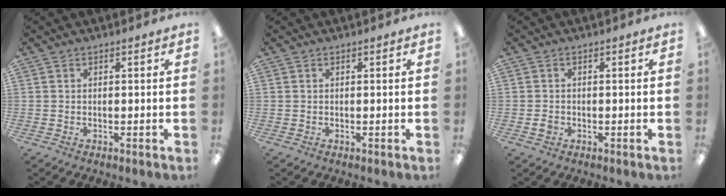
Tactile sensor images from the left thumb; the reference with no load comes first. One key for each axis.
{"total": 0.0}
{"total": 1.5, "fx": -0.4, "fy": 1.3, "fz": 0.5, "tx": -0.008, "ty": 0.003, "tz": -0.009}